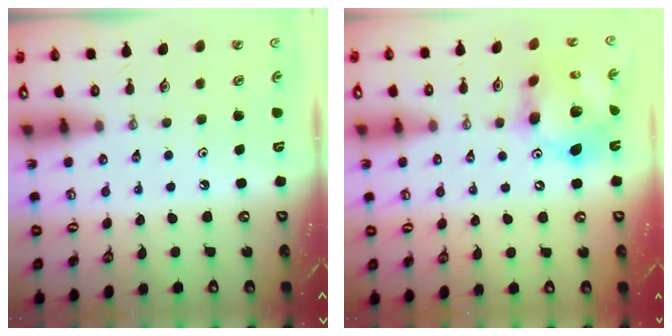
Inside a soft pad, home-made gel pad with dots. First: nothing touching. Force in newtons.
{"total": 16.1, "press": 16.0, "slide": 1.6}